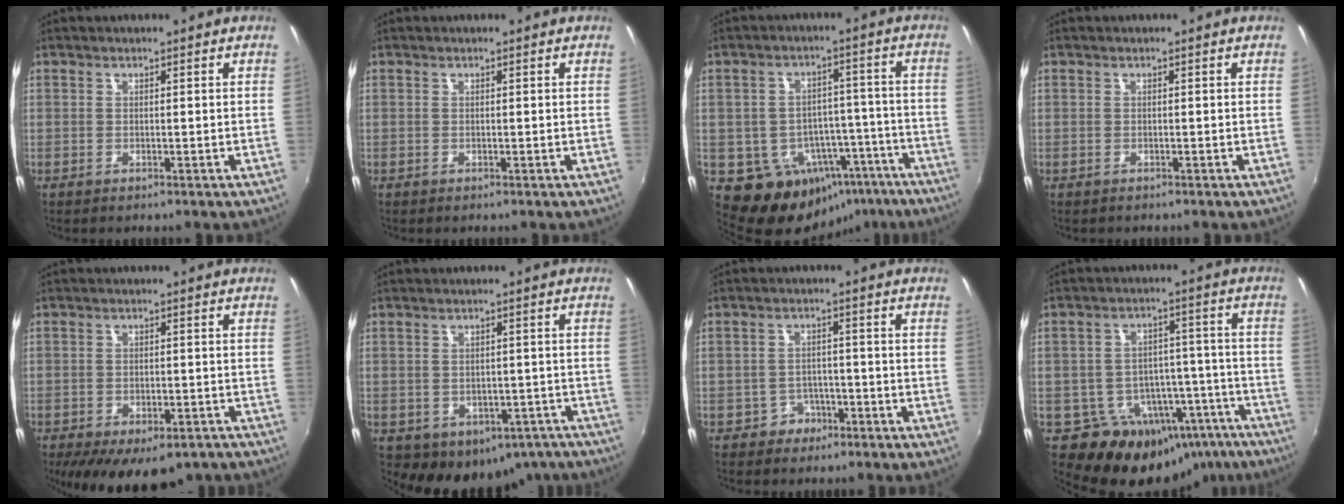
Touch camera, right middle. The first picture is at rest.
{"total": 0.0}
{"total": 15.7, "force": [-8.6, 12.1, 4.9], "torque": [-0.093, 0.041, -0.083]}
{"total": 1.1, "force": [-0.3, 1.0, 0.3], "torque": [-0.003, -0.001, -0.004]}
{"total": 15.9, "force": [-10.3, 7.7, 9.3], "torque": [-0.191, -0.040, -0.135]}
{"total": 14.4, "force": [-8.6, 9.9, 5.9], "torque": [-0.119, 0.005, -0.083]}
{"total": 4.7, "force": [-2.6, 3.9, 0.5], "torque": [-0.015, 0.014, -0.037]}
{"total": 19.6, "force": [-13.0, 13.3, 6.1], "torque": [-0.115, 0.052, -0.150]}